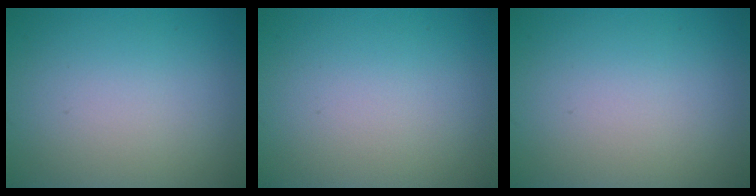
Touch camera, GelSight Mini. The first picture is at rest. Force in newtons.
{"total": 0.0}
{"total": 0.0}